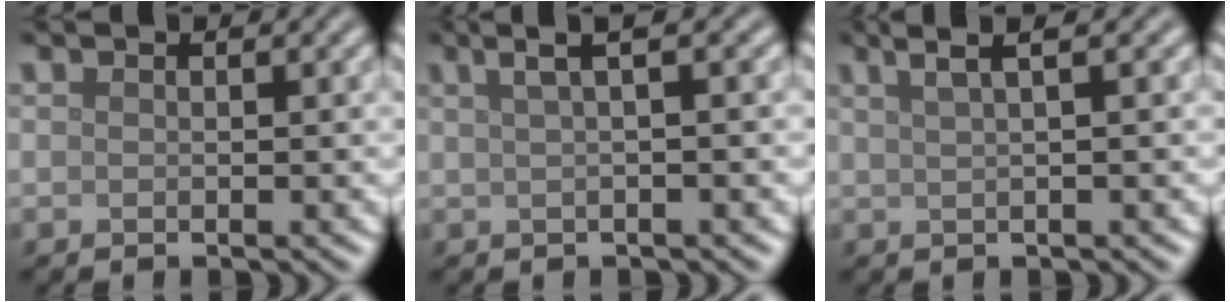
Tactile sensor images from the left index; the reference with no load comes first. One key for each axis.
{"total": 3.1, "fx": 1.2, "fy": 0.8, "fz": 2.7, "tx": -0.034, "ty": 0.011, "tz": 0.017}
{"total": 3.4, "fx": 2.1, "fy": 0.9, "fz": 2.5, "tx": -0.026, "ty": 0.011, "tz": 0.018}